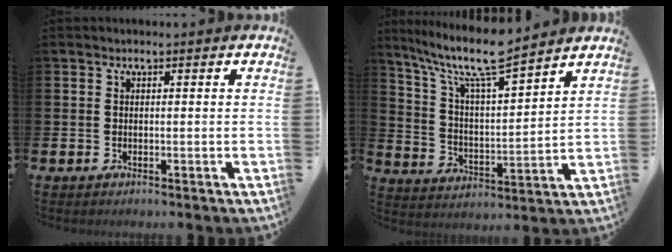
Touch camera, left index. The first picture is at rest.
{"total": 10.8, "force": [9.3, 1.5, 5.3], "torque": [-0.132, -0.050, 0.160]}